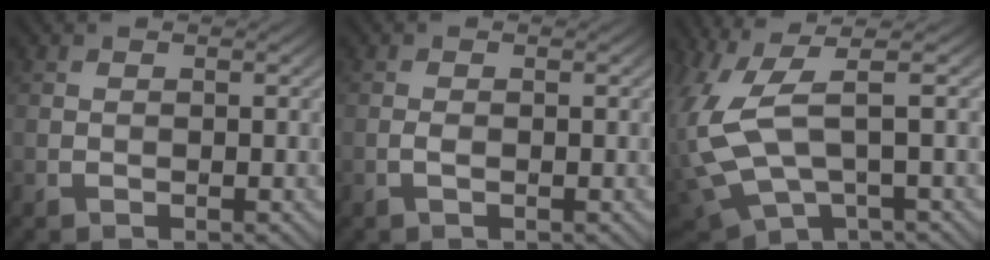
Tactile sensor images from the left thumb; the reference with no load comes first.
{"total": 0.8, "force": [-0.3, 0.2, 0.7], "torque": [-0.015, 0.003, -0.008]}
{"total": 11.9, "force": [2.2, 5.0, 10.5], "torque": [-0.280, -0.010, 0.055]}